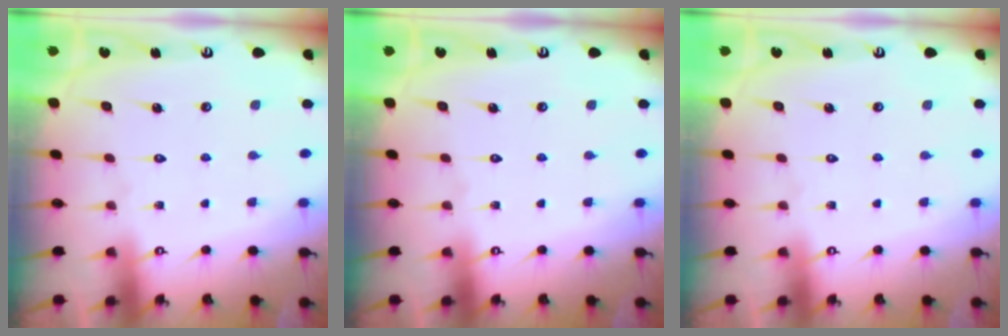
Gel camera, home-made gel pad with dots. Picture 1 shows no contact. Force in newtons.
{"total": 0.0}
{"total": 0.0}